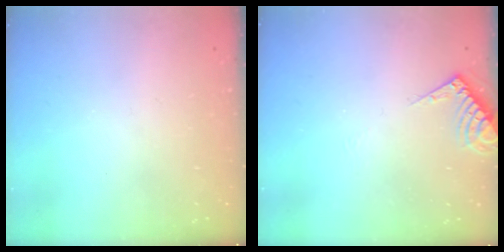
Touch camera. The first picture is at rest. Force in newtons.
{"total": 5.6, "press": 5.5, "slide": 0.7}